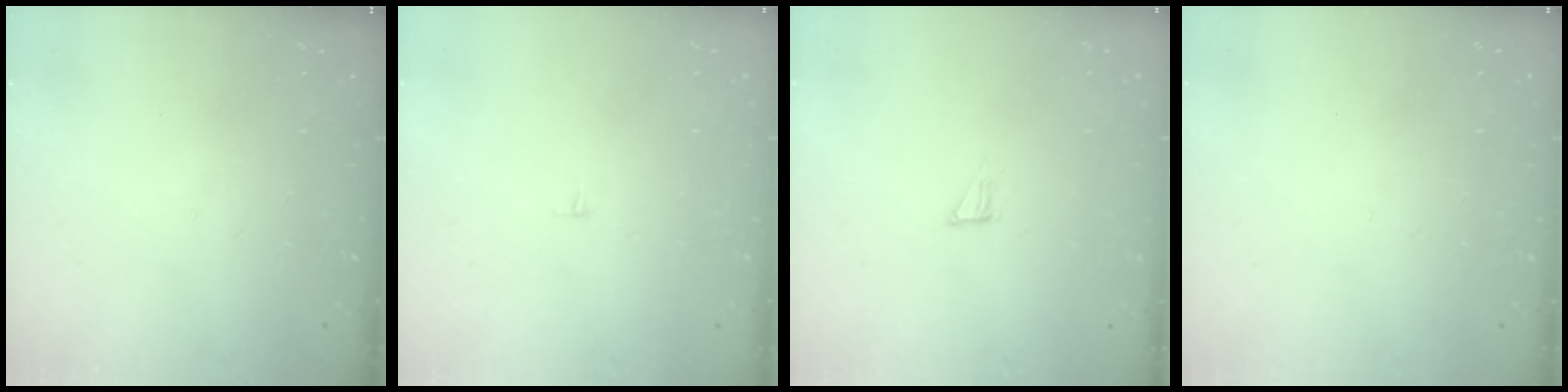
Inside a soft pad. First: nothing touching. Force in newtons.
{"total": 2.7, "press": 2.7, "slide": 0.2}
{"total": 2.9, "press": 2.9, "slide": 0.2}
{"total": 1.6, "press": 1.6, "slide": 0.1}